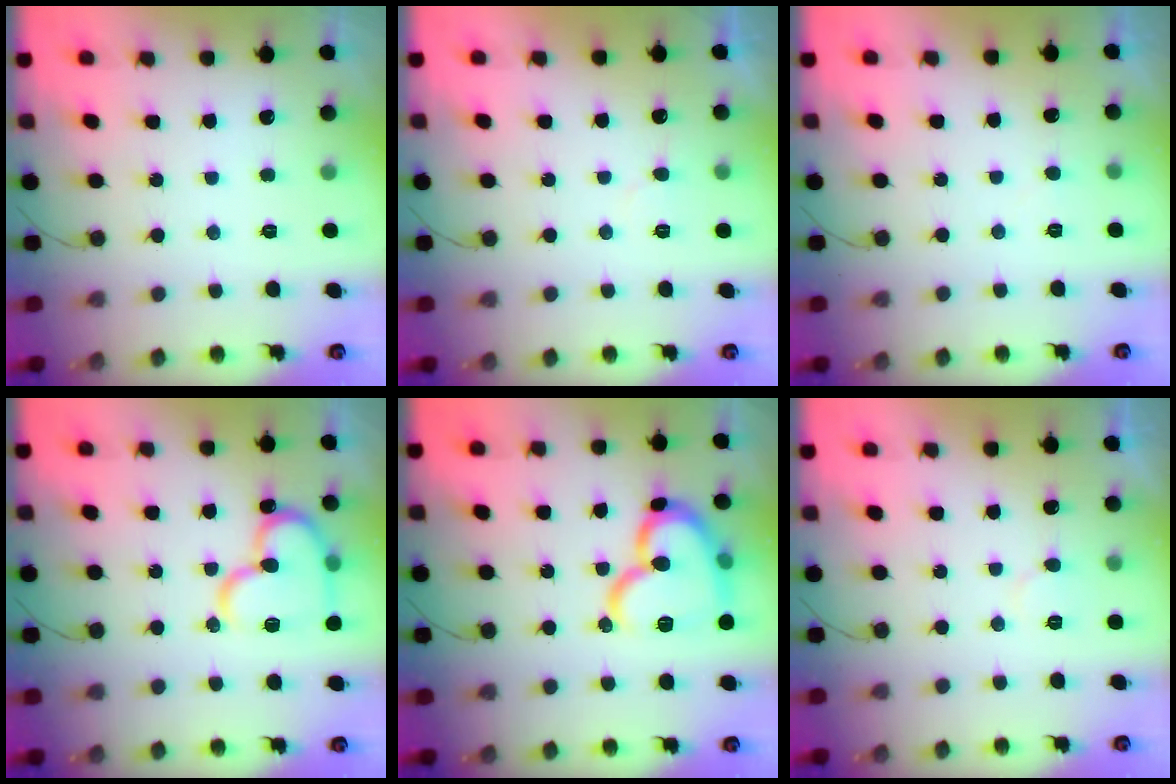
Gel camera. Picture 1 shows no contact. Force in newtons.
{"total": 4.4, "press": 4.3, "slide": 0.3}
{"total": 2.6, "press": 2.6, "slide": 0.3}
{"total": 17.4, "press": 17.3, "slide": 1.8}
{"total": 18.4, "press": 18.3, "slide": 2.4}
{"total": 3.3, "press": 3.3, "slide": 0.3}